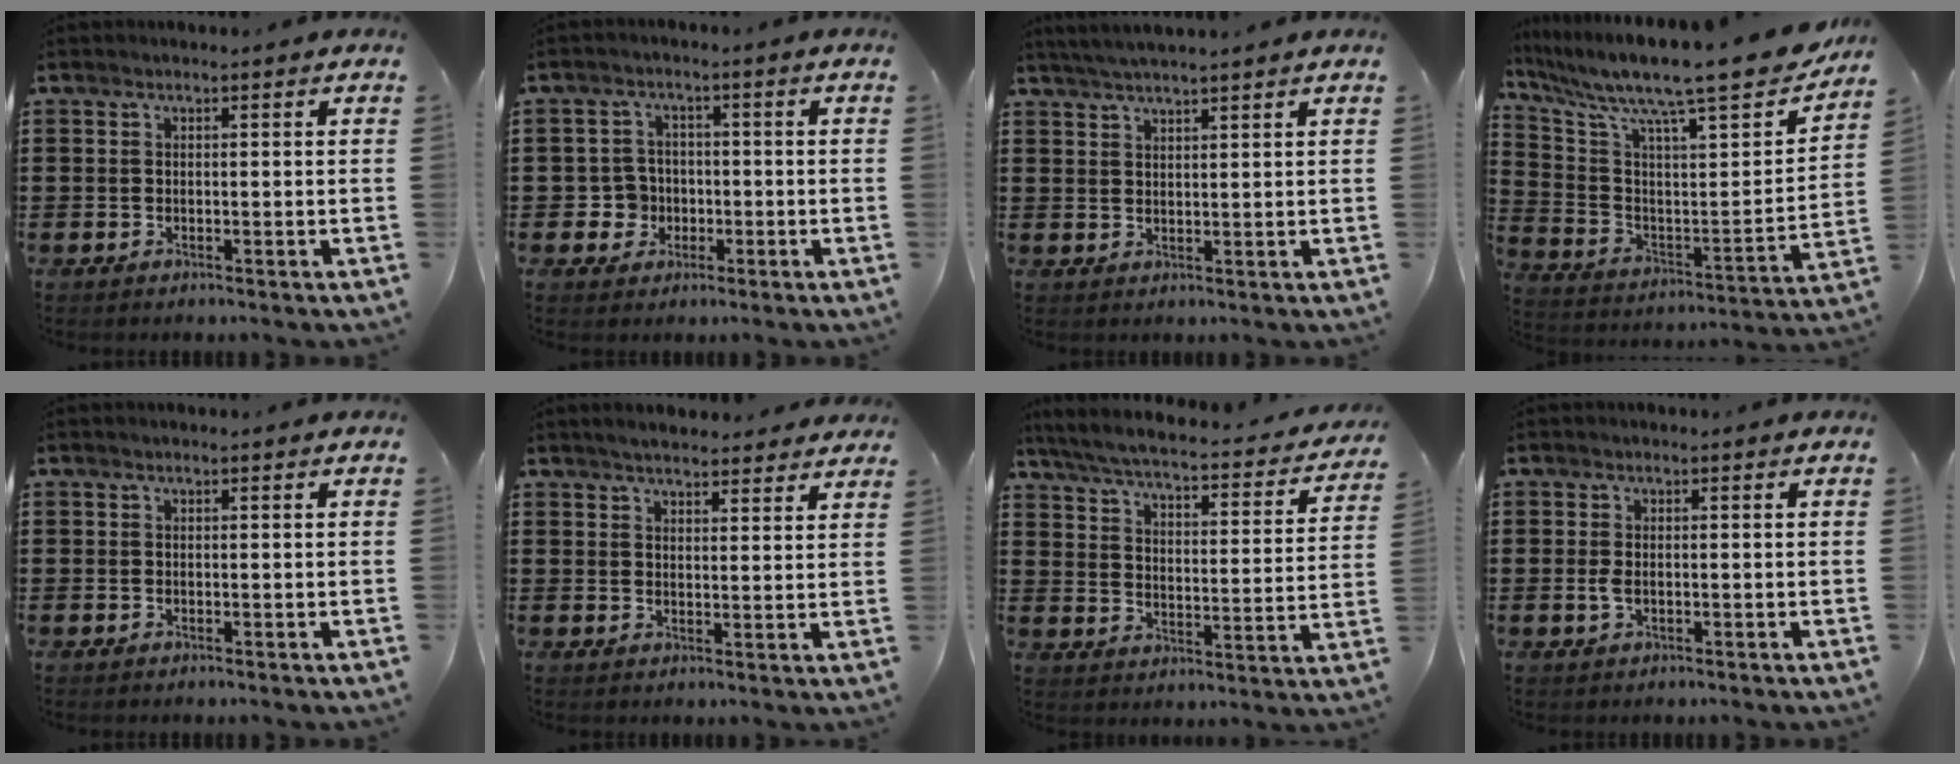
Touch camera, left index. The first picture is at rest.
{"total": 3.8, "force": [-1.0, 3.6, 0.8], "torque": [-0.030, 0.006, -0.021]}
{"total": 2.7, "force": [2.6, -0.3, 0.8], "torque": [-0.021, 0.000, 0.048]}
{"total": 12.6, "force": [10.2, 0.9, 7.4], "torque": [-0.155, -0.076, 0.157]}
{"total": 0.0}
{"total": 3.4, "force": [3.4, 0.2, 0.7], "torque": [-0.021, -0.006, 0.062]}
{"total": 4.2, "force": [3.7, 0.0, 2.0], "torque": [-0.059, -0.031, 0.054]}
{"total": 1.5, "force": [-0.1, 0.7, 1.3], "torque": [-0.034, -0.001, -0.005]}